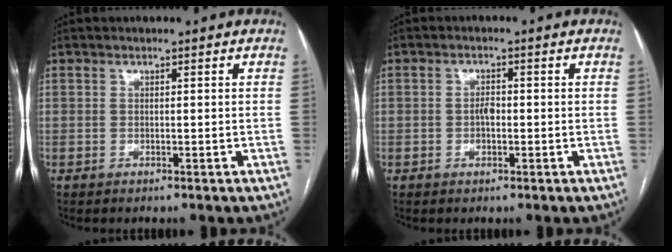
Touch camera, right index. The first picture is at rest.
{"total": 2.0, "force": [-0.4, 1.1, 1.6], "torque": [-0.025, 0.004, -0.005]}